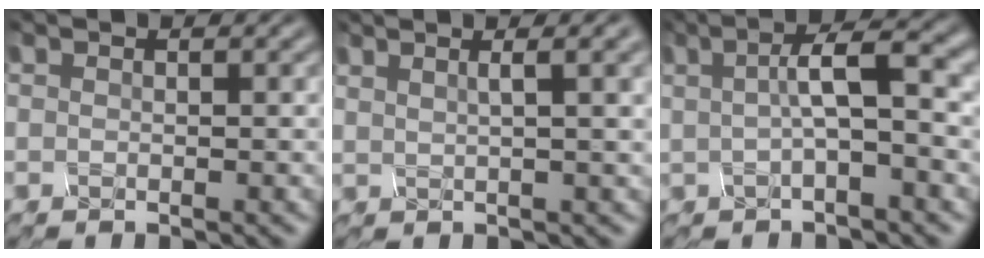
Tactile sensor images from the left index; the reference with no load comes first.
{"total": 5.6, "force": [2.8, 2.0, 4.4], "torque": [-0.048, 0.030, 0.025]}
{"total": 4.2, "force": [-0.3, 0.9, 4.1], "torque": [-0.084, 0.008, 0.004]}